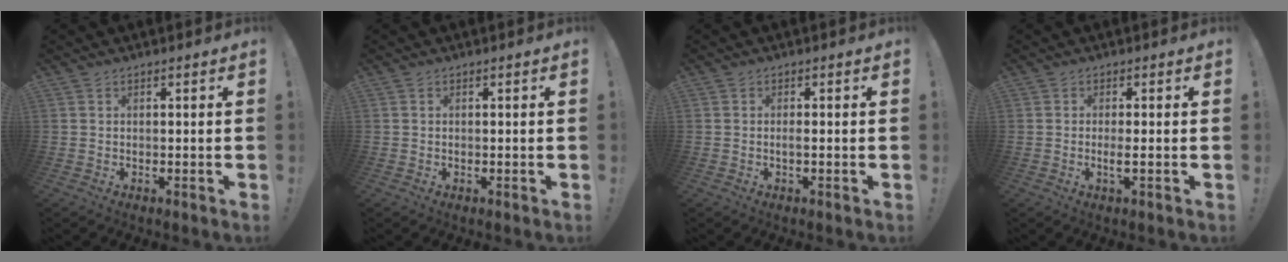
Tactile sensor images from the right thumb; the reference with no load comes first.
{"total": 0.5, "force": [-0.1, 0.5, -0.1], "torque": [-0.007, 0.007, 0.000]}
{"total": 1.1, "force": [-0.3, 0.1, 1.0], "torque": [-0.018, 0.001, -0.006]}
{"total": 2.4, "force": [-0.3, 0.0, 2.4], "torque": [-0.032, -0.008, -0.007]}